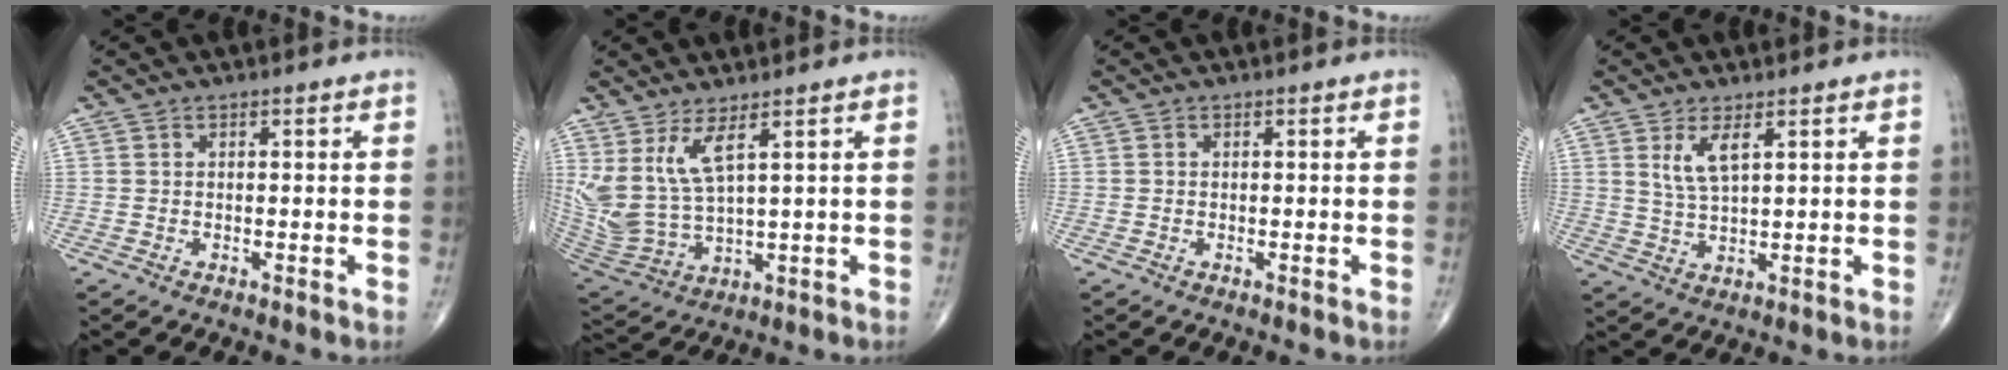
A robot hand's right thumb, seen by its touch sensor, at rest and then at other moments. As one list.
[{"total": 10.7, "force": [4.9, 3.5, 8.8], "torque": [-0.198, -0.038, 0.121]}, {"total": 0.0}, {"total": 4.7, "force": [2.2, 1.4, 3.9], "torque": [-0.080, -0.016, 0.050]}]